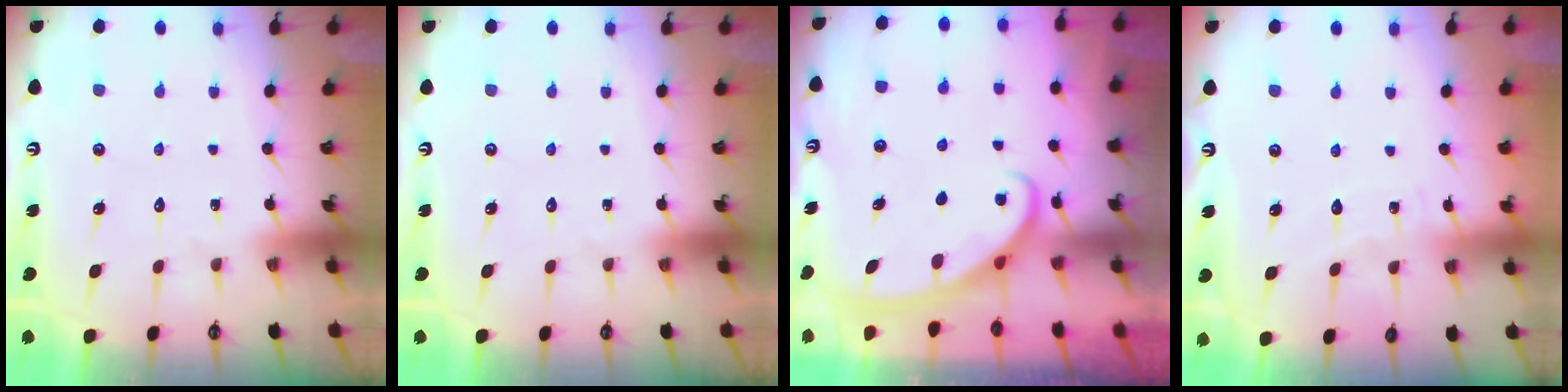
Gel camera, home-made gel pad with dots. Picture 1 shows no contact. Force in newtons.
{"total": 0.0}
{"total": 2.9, "press": 2.9, "slide": 0.4}
{"total": 3.3, "press": 3.2, "slide": 0.4}